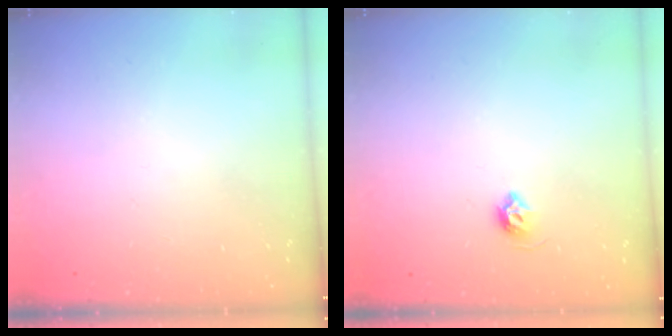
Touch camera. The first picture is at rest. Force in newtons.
{"total": 5.7, "press": 5.7, "slide": 0.7}